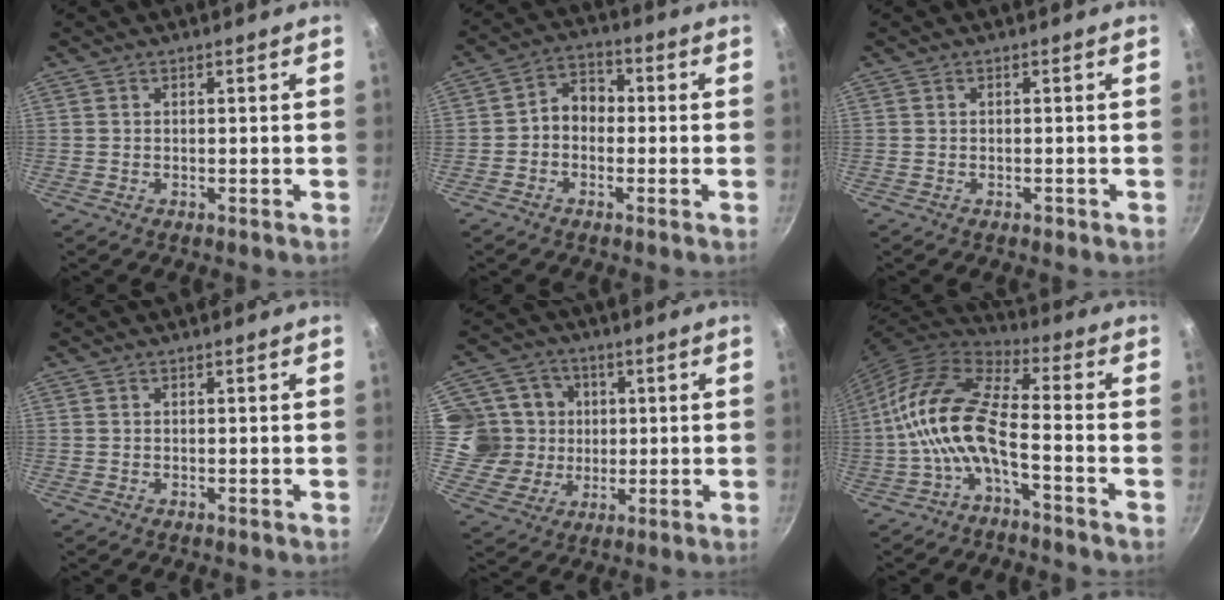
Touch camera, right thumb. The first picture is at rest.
{"total": 5.7, "force": [-0.8, 4.5, 3.4], "torque": [-0.031, 0.025, -0.028]}
{"total": 0.9, "force": [-0.5, 0.5, 0.6], "torque": [-0.009, 0.004, -0.005]}
{"total": 0.0}
{"total": 12.0, "force": [1.2, 11.3, 4.0], "torque": [-0.043, 0.007, 0.020]}
{"total": 13.8, "force": [-3.9, 5.6, 12.0], "torque": [-0.245, 0.046, -0.089]}